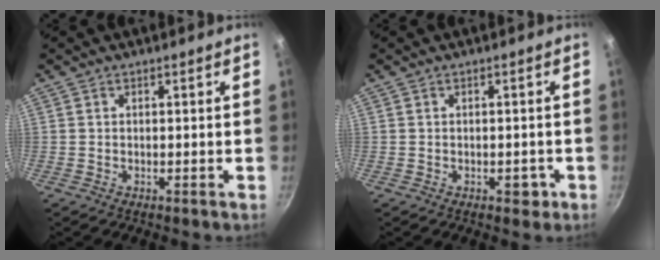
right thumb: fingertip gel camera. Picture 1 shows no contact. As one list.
[{"total": 2.0, "force": [-0.9, 1.2, 1.3], "torque": [-0.004, 0.006, -0.010]}]